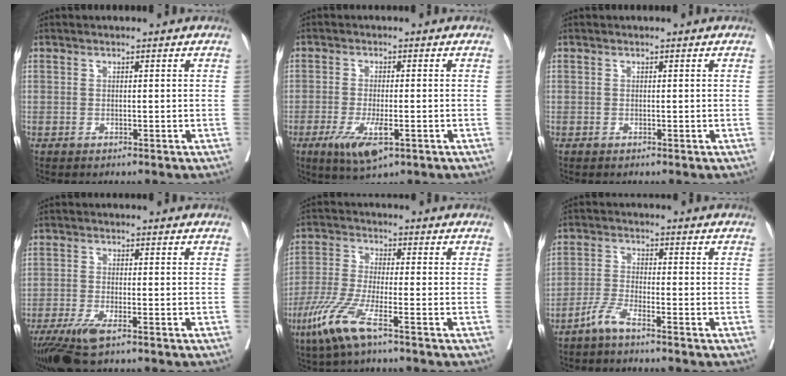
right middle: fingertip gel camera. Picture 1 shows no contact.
{"total": 6.3, "force": [-2.8, 1.7, 5.4], "torque": [-0.102, -0.014, -0.042]}
{"total": 0.0}
{"total": 6.0, "force": [-3.9, 1.0, 4.5], "torque": [-0.086, -0.015, -0.070]}
{"total": 8.3, "force": [-4.7, 0.4, 6.8], "torque": [-0.151, -0.021, -0.097]}
{"total": 3.4, "force": [-2.8, -0.1, 1.9], "torque": [-0.045, -0.006, -0.063]}